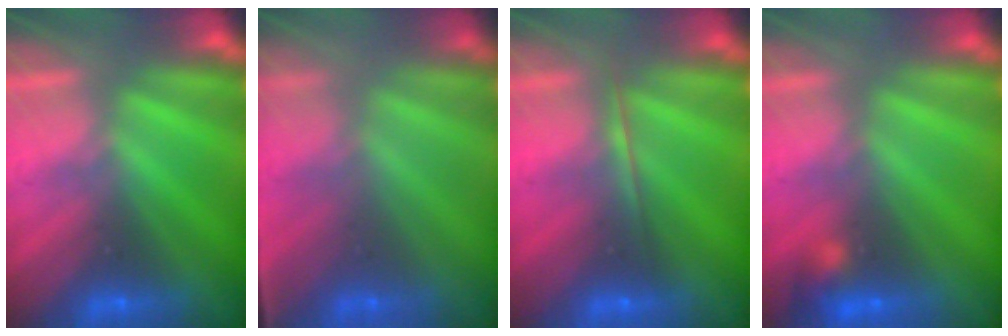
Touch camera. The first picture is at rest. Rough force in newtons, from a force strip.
{"total": 1.2}
{"total": 1.7}
{"total": 3.0}